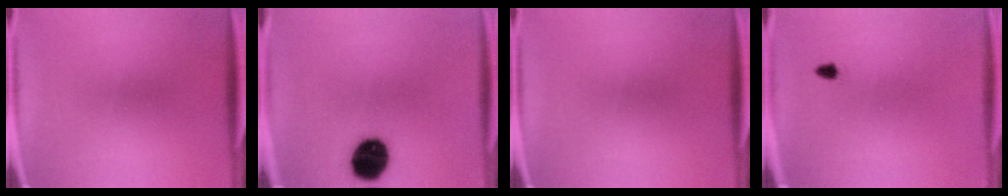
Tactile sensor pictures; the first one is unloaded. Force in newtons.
{"total": 12.3}
{"total": 0.0}
{"total": 1.1}